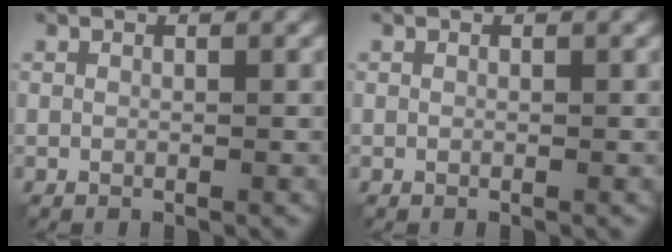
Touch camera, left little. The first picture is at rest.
{"total": 0.0}